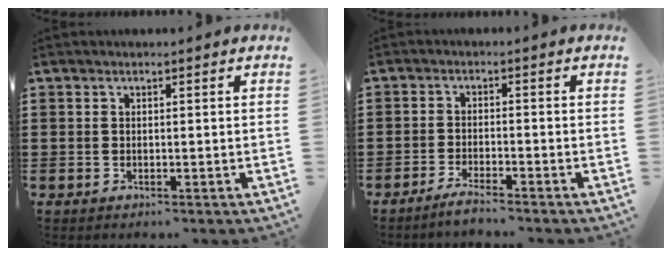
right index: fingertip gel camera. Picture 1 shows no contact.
{"total": 2.4, "force": [-2.3, -0.2, 0.7], "torque": [-0.014, 0.003, -0.046]}